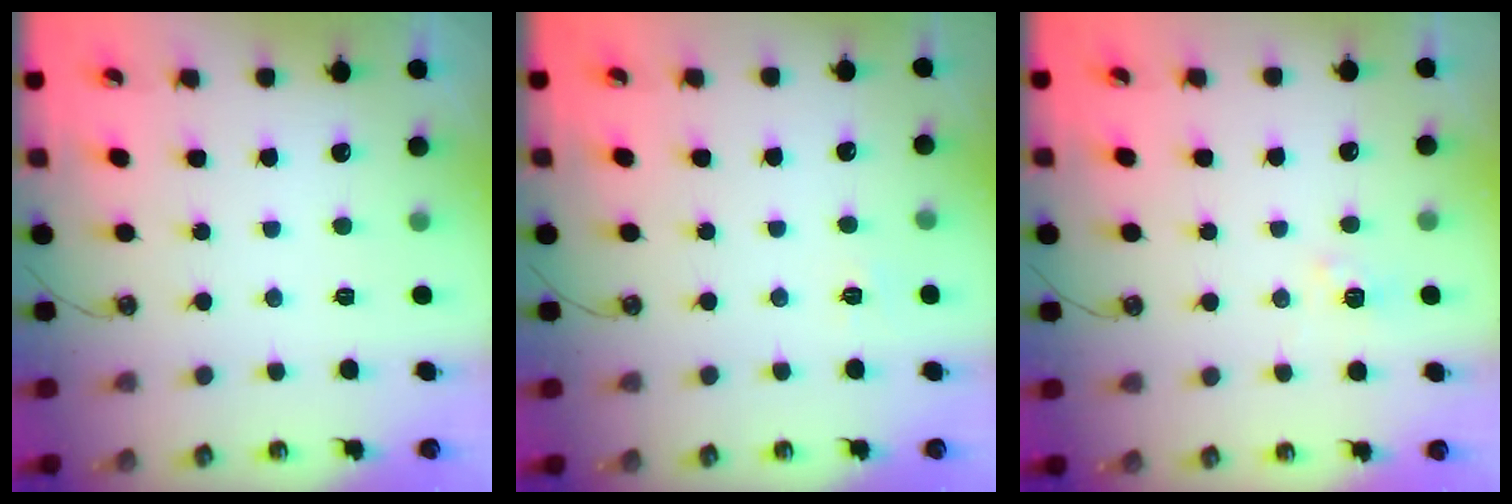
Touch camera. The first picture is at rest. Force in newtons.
{"total": 3.6, "press": 3.6, "slide": 0.5}
{"total": 3.9, "press": 3.8, "slide": 0.6}